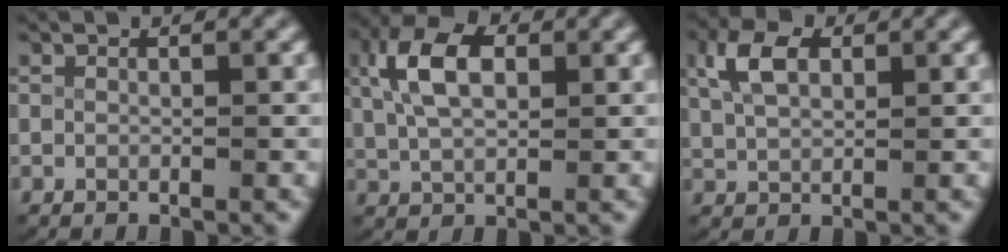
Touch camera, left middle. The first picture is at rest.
{"total": 5.4, "force": [1.6, 2.9, 4.2], "torque": [-0.096, -0.001, 0.034]}
{"total": 3.7, "force": [1.6, 2.0, 2.6], "torque": [-0.064, -0.004, 0.036]}